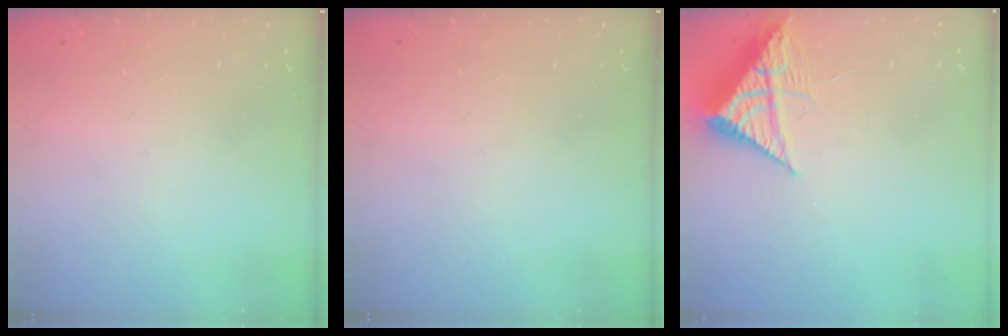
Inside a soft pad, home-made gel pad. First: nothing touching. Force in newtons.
{"total": 0.0}
{"total": 8.8, "press": 8.8, "slide": 1.0}